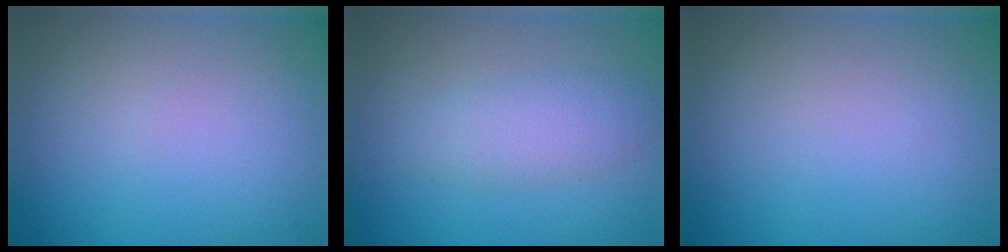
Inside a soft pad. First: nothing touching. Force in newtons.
{"total": 3.1, "press": 3.1, "slide": 0.0}
{"total": 0.0}